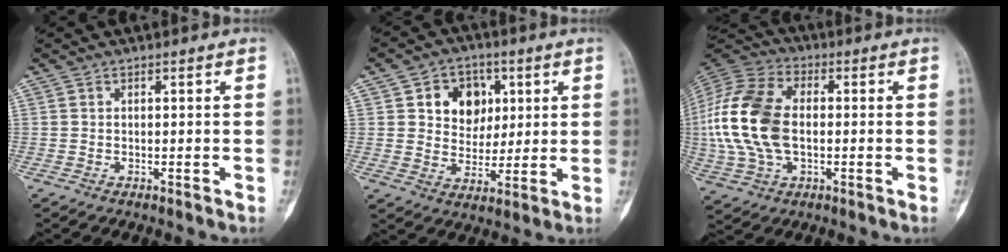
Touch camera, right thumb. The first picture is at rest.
{"total": 10.3, "force": [3.2, 8.3, 5.2], "torque": [-0.034, -0.008, 0.055]}
{"total": 18.8, "force": [-0.4, 11.7, 14.7], "torque": [-0.316, 0.016, -0.008]}